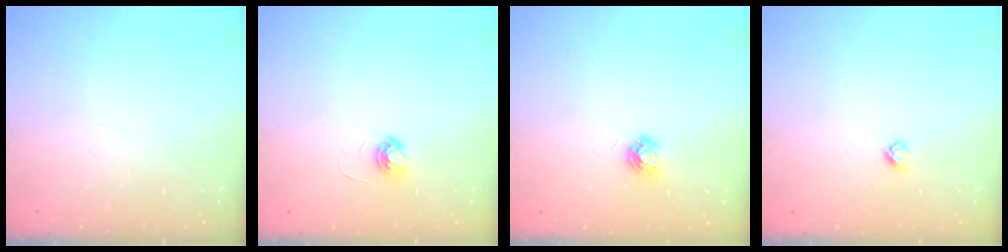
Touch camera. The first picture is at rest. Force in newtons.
{"total": 4.0, "press": 4.0, "slide": 0.3}
{"total": 5.9, "press": 5.9, "slide": 0.5}
{"total": 2.7, "press": 2.6, "slide": 0.3}